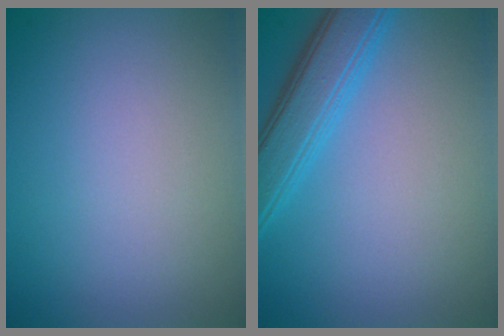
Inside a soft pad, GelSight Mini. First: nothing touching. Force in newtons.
{"total": 4.8, "press": 4.8, "slide": 0.3}